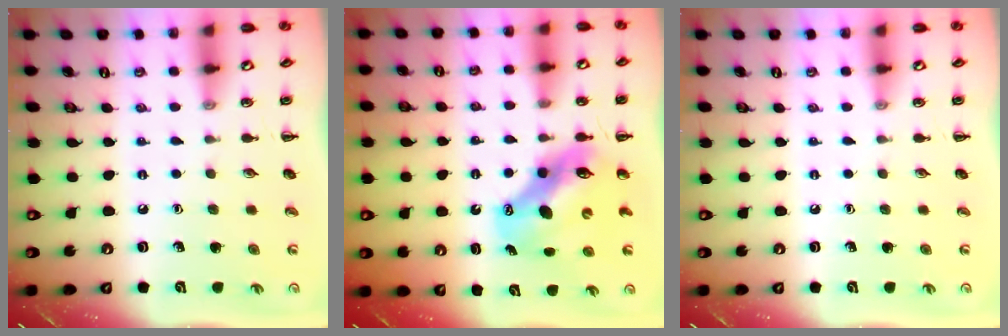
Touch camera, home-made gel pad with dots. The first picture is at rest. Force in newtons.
{"total": 11.3, "press": 10.9, "slide": 3.1}
{"total": 0.0}